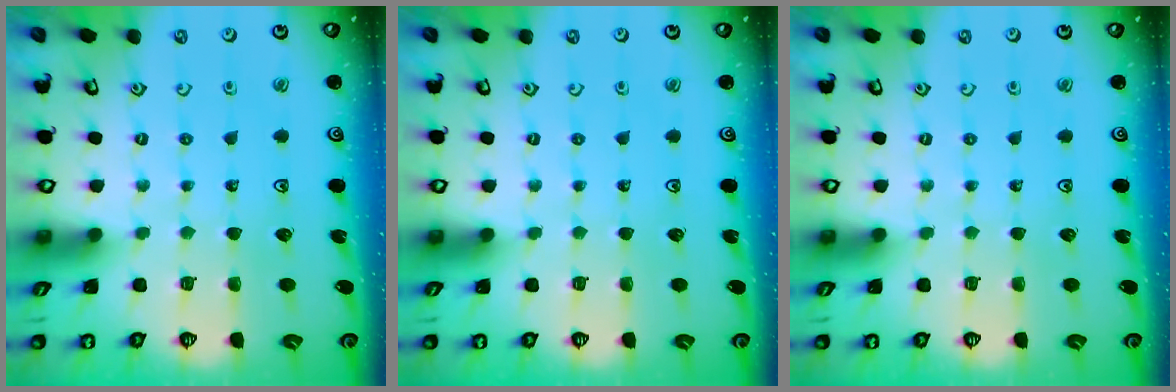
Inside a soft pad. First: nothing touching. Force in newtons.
{"total": 0.0}
{"total": 0.0}